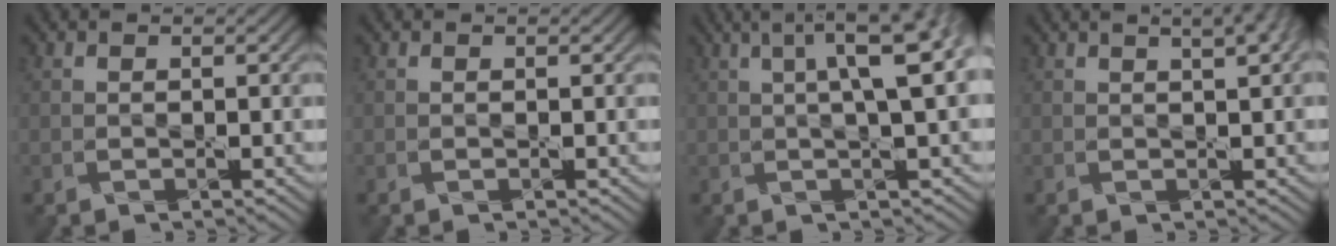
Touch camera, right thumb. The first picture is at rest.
{"total": 0.0}
{"total": 8.4, "force": [2.2, 1.7, 8.0], "torque": [-0.084, 0.029, 0.024]}
{"total": 5.6, "force": [2.9, 2.1, 4.3], "torque": [-0.042, 0.024, 0.015]}